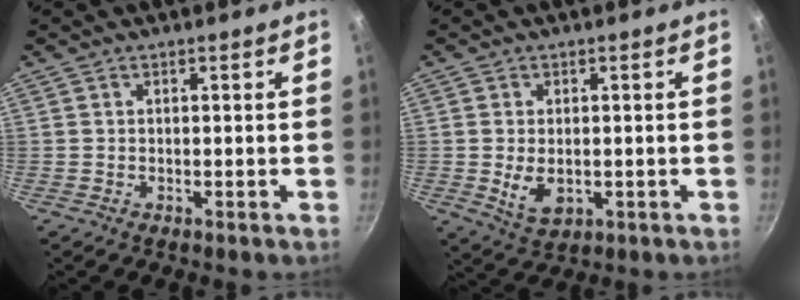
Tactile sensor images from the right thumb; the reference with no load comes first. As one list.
[{"total": 5.8, "force": [-0.7, 3.6, 4.4], "torque": [-0.077, -0.011, -0.002]}]